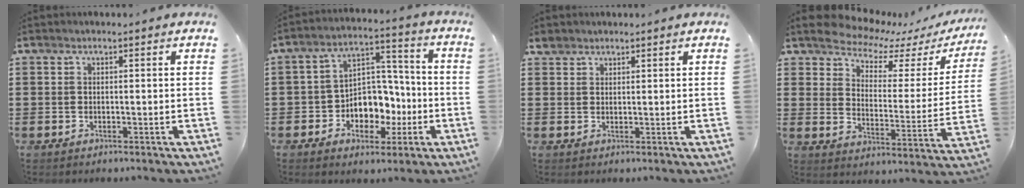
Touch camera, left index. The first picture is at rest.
{"total": 7.6, "force": [-1.9, 6.6, 3.3], "torque": [-0.058, 0.011, -0.030]}
{"total": 1.8, "force": [1.6, 0.9, 0.1], "torque": [-0.007, 0.005, 0.032]}
{"total": 5.6, "force": [5.4, 1.2, 1.0], "torque": [-0.055, -0.043, 0.092]}